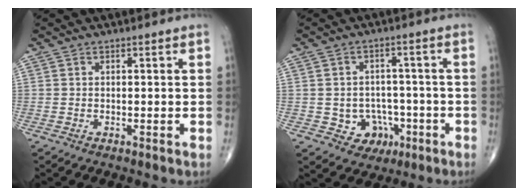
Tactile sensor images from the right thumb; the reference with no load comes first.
{"total": 7.2, "force": [-2.5, 6.2, 2.8], "torque": [-0.003, 0.026, -0.027]}